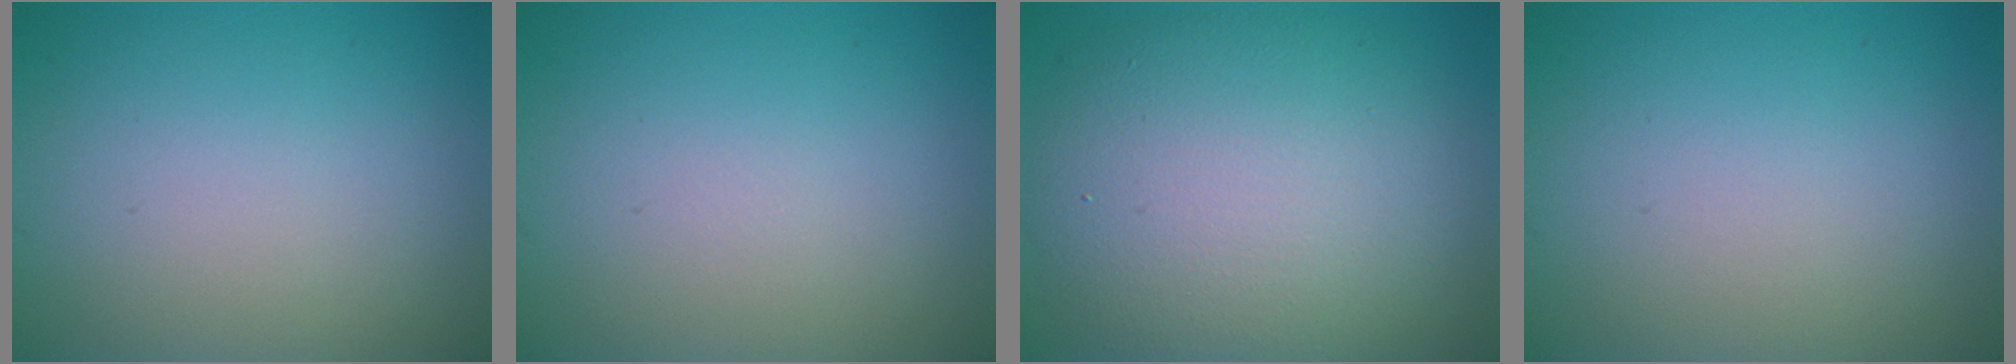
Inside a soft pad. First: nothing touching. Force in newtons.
{"total": 0.0}
{"total": 11.1, "press": 11.1, "slide": 0.5}
{"total": 0.0}